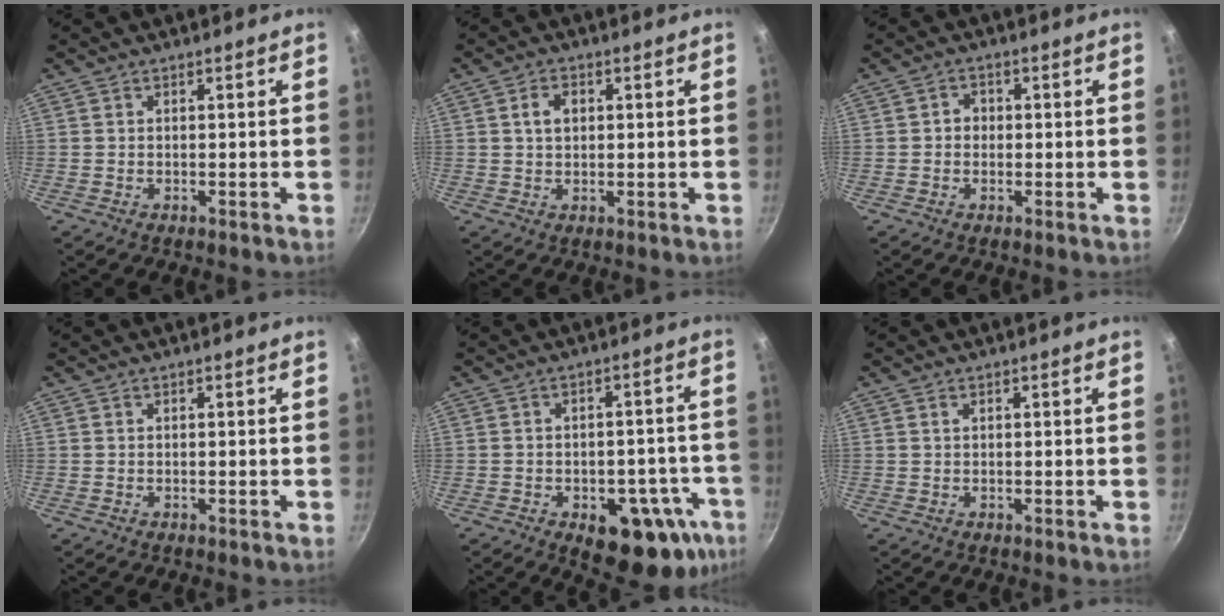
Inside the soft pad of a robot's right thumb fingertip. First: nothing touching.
{"total": 3.7, "force": [0.9, 2.6, 2.5], "torque": [-0.030, 0.004, 0.014]}
{"total": 2.4, "force": [0.0, 2.2, 1.1], "torque": [-0.005, 0.006, -0.004]}
{"total": 0.0}
{"total": 16.1, "force": [-7.0, 8.9, 11.4], "torque": [-0.083, 0.022, -0.084]}
{"total": 0.5, "force": [0.3, 0.3, 0.3], "torque": [-0.005, 0.001, 0.006]}